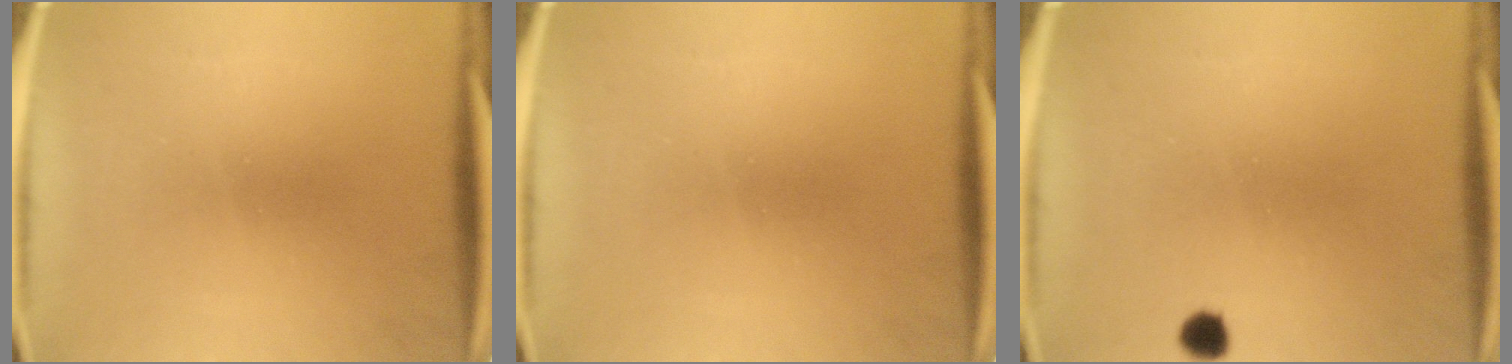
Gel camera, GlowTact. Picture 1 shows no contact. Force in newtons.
{"total": 0.0}
{"total": 2.1}